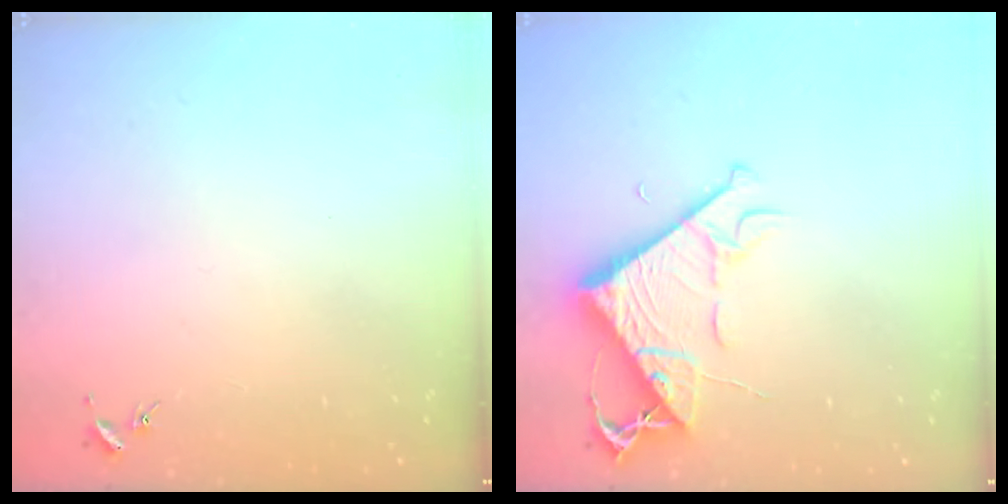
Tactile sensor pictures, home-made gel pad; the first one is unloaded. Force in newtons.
{"total": 8.0, "press": 7.9, "slide": 0.8}